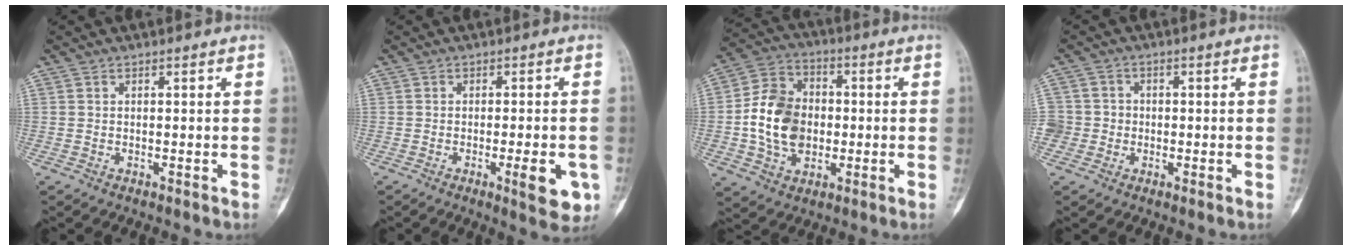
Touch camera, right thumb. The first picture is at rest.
{"total": 7.1, "force": [-2.4, 2.0, 6.3], "torque": [-0.073, -0.002, -0.027]}
{"total": 13.6, "force": [-1.1, 10.4, 8.7], "torque": [-0.137, 0.021, -0.022]}
{"total": 4.7, "force": [-1.0, 4.6, 0.3], "torque": [0.018, 0.014, -0.023]}